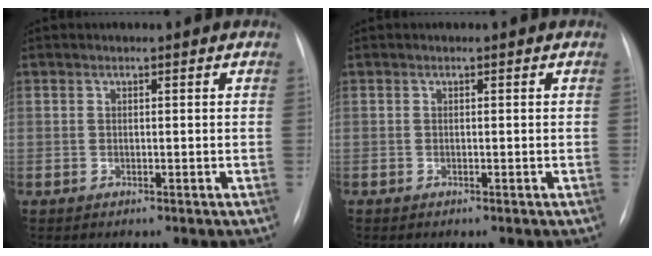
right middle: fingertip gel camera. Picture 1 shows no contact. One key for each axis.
{"total": 0.0}